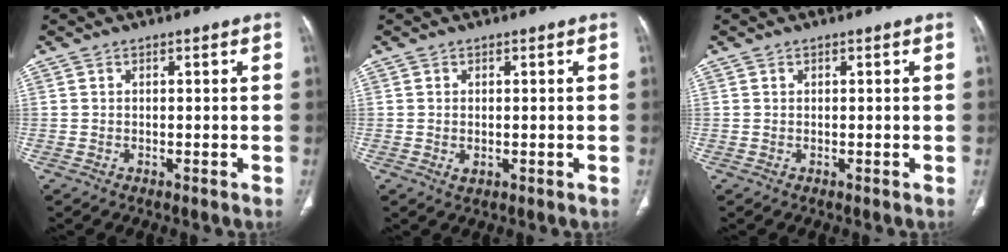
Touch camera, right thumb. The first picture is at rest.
{"total": 1.5, "force": [-0.2, 0.9, 1.1], "torque": [-0.024, -0.003, 0.001]}
{"total": 0.0}